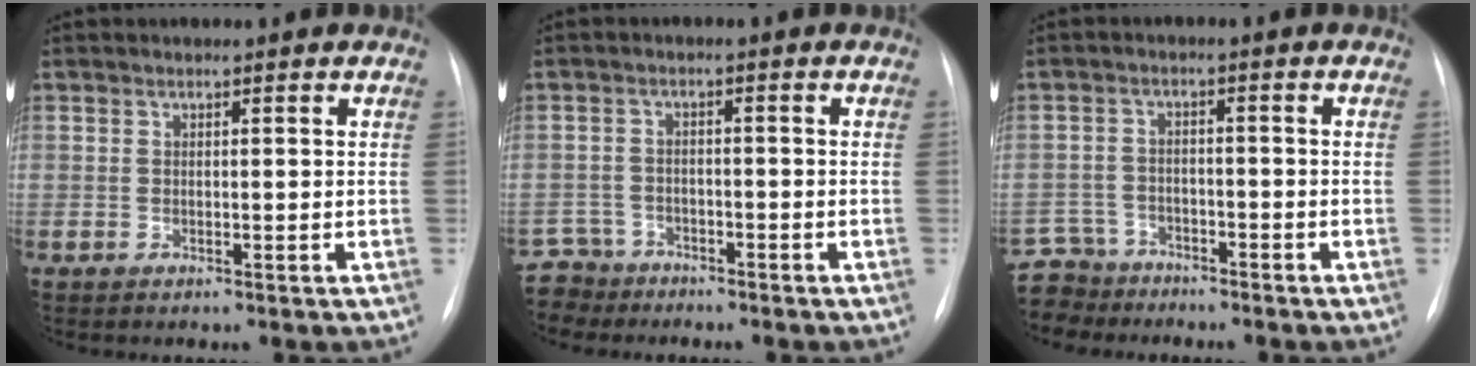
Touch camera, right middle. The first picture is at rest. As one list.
[{"total": 4.9, "force": [-4.2, 2.1, -1.2], "torque": [0.025, -0.002, -0.082]}, {"total": 6.5, "force": [-5.8, 2.7, -0.8], "torque": [0.017, 0.002, -0.109]}]